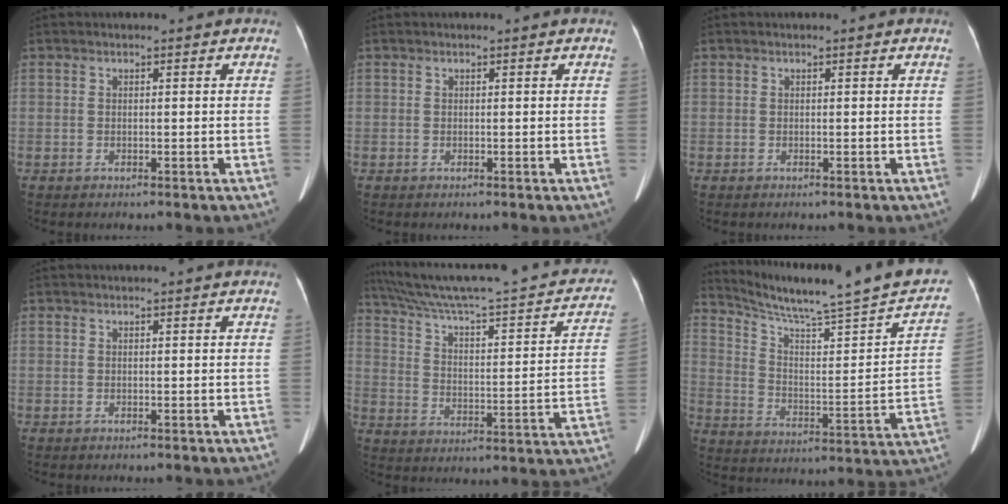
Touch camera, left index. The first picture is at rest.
{"total": 0.0}
{"total": 0.0}
{"total": 1.9, "force": [1.9, -0.2, 0.5], "torque": [-0.008, 0.015, 0.026]}
{"total": 26.4, "force": [21.8, 3.3, 14.6], "torque": [-0.218, -0.006, 0.295]}
{"total": 23.0, "force": [20.2, 0.8, 11.0], "torque": [-0.169, -0.063, 0.275]}